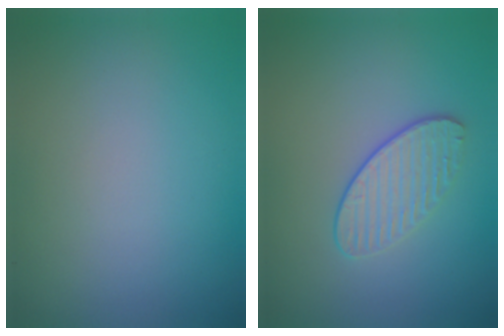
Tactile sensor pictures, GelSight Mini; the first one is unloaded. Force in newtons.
{"total": 2.2, "press": 1.8, "slide": 1.2}